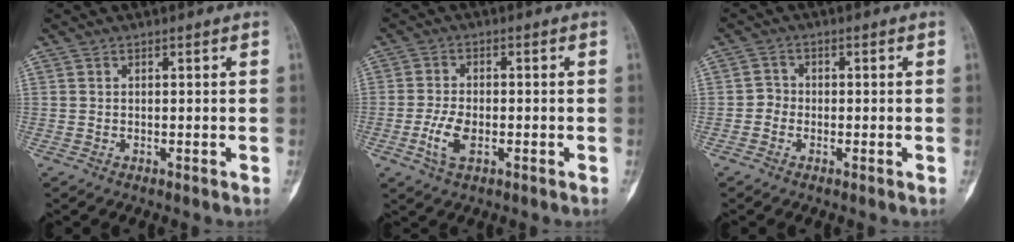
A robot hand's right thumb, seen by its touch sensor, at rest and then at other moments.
{"total": 5.3, "force": [-1.7, 2.7, 4.2], "torque": [-0.093, 0.005, -0.032]}
{"total": 1.9, "force": [-0.8, 1.7, 0.5], "torque": [0.006, 0.008, -0.024]}